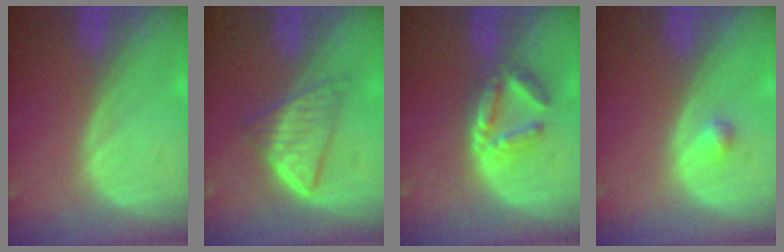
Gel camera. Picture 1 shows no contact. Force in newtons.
{"total": 6.3, "press": 5.5, "slide": 3.1}
{"total": 5.6, "press": 5.4, "slide": 1.3}
{"total": 1.3, "press": 1.2, "slide": 0.1}